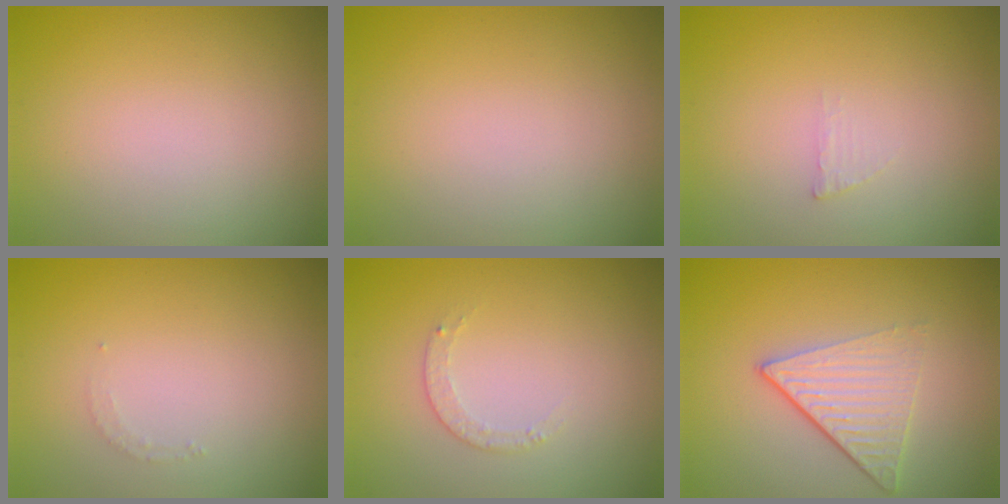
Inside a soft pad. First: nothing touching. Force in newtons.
{"total": 0.0}
{"total": 0.6, "press": 0.6, "slide": 0.1}
{"total": 0.8, "press": 0.8, "slide": 0.1}
{"total": 0.8, "press": 0.6, "slide": 0.6}
{"total": 4.5, "press": 2.9, "slide": 3.5}